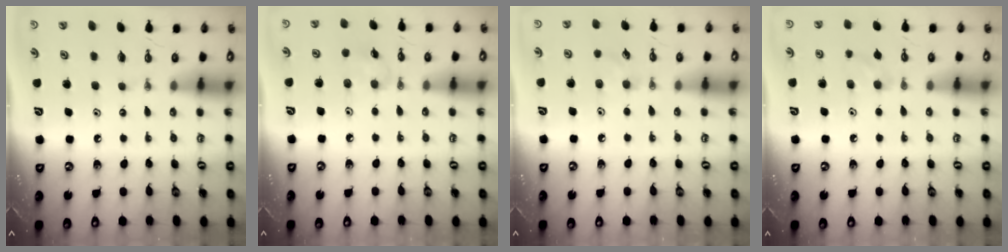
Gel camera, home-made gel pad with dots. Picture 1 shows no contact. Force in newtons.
{"total": 5.1, "press": 5.0, "slide": 1.0}
{"total": 5.2, "press": 5.0, "slide": 1.5}
{"total": 5.3, "press": 5.2, "slide": 1.1}